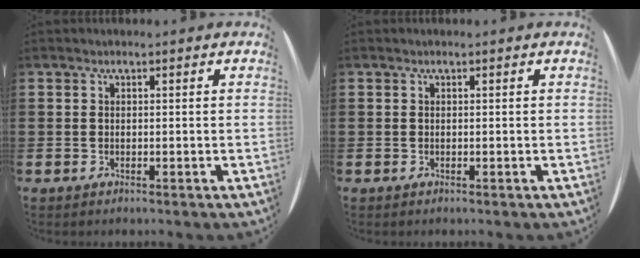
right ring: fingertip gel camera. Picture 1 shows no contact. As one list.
[{"total": 0.0}]